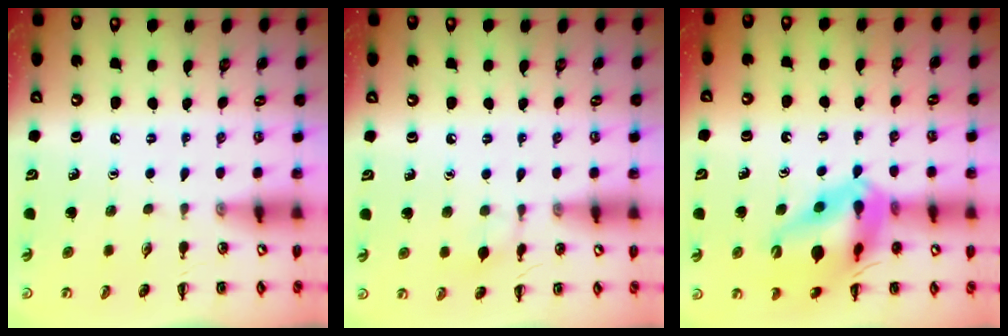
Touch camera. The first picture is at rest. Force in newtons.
{"total": 5.7, "press": 5.5, "slide": 1.7}
{"total": 16.8, "press": 16.5, "slide": 3.5}